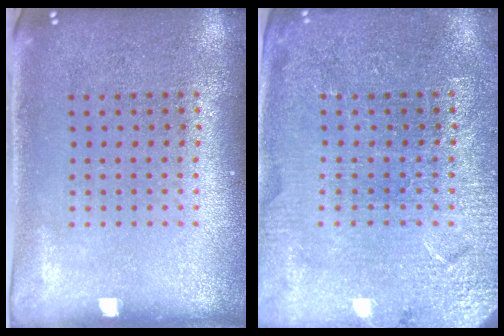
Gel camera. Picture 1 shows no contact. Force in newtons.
{"total": 3.3, "press": 3.2, "slide": 0.6}